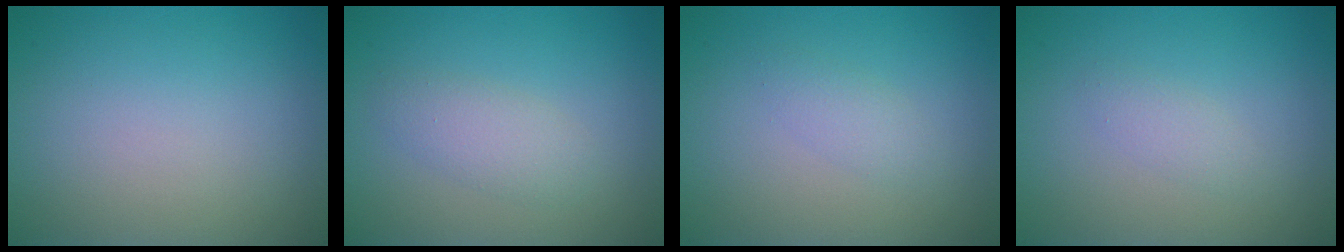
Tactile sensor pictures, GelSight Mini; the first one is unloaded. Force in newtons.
{"total": 2.3, "press": 2.3, "slide": 0.1}
{"total": 1.4, "press": 1.3, "slide": 0.1}
{"total": 1.2, "press": 1.2, "slide": 0.0}